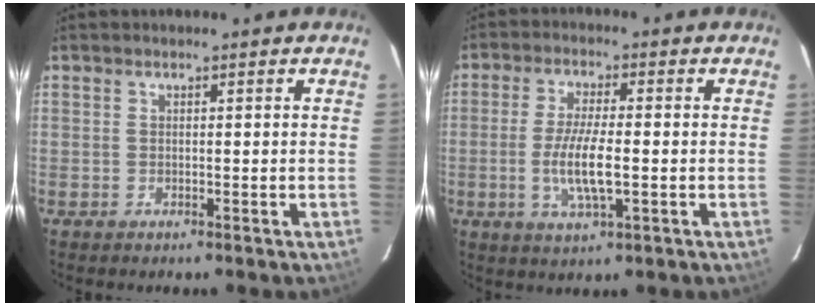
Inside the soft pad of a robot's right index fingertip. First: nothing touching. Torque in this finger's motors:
{"motor_torque": [0.79, -0.58, 0.61, 0.17]}